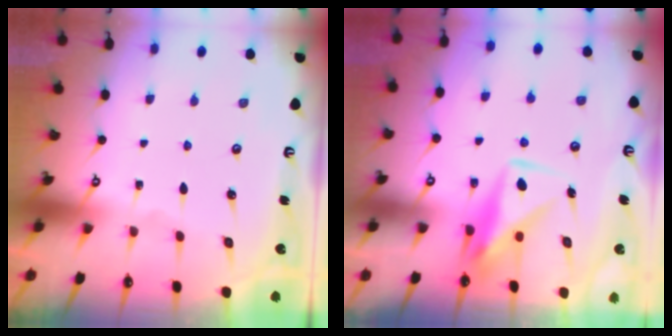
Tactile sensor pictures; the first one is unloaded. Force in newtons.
{"total": 9.1, "press": 9.1, "slide": 0.6}